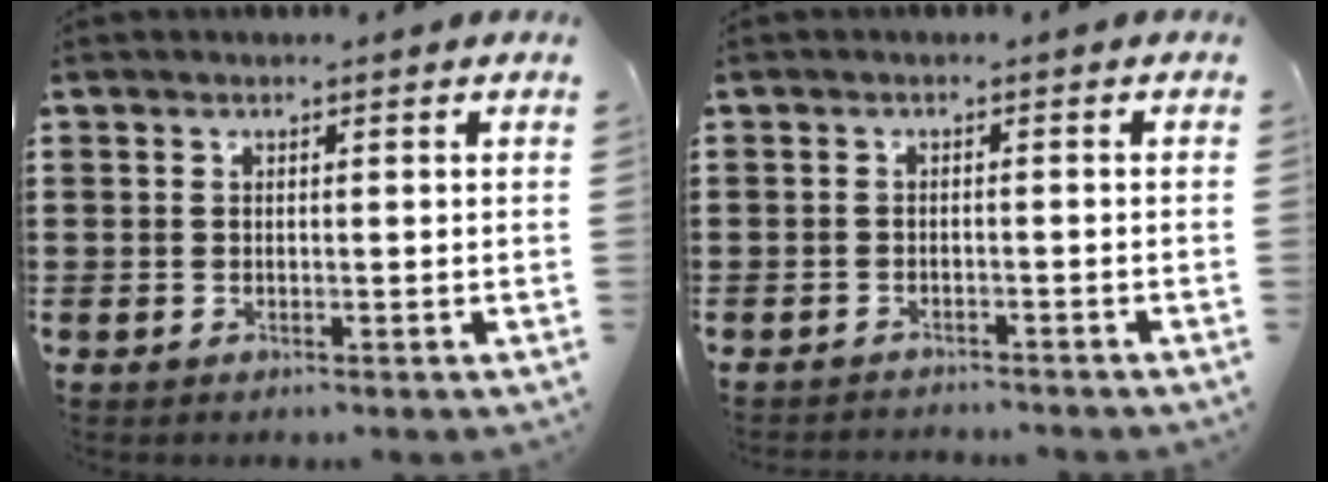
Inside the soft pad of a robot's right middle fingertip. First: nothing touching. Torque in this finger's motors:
{"motor_torque": [0.17, -0.07, 0.00, 0.01]}